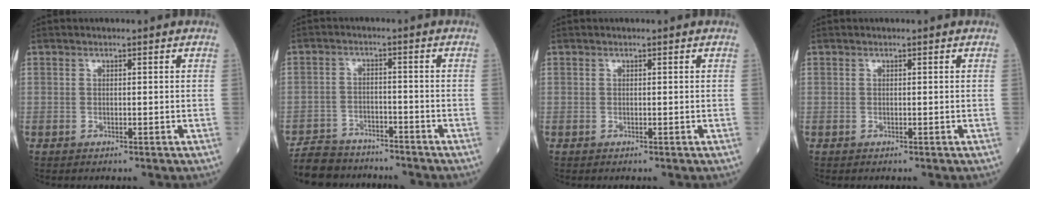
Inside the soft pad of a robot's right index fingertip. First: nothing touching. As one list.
[{"total": 8.4, "force": [-7.8, 3.0, 1.3], "torque": [-0.020, 0.001, -0.126]}, {"total": 0.0}, {"total": 0.0}]